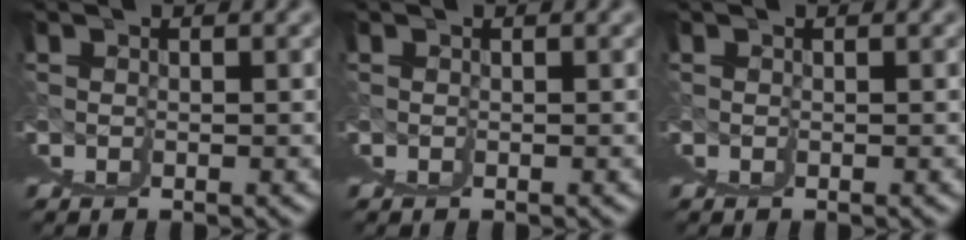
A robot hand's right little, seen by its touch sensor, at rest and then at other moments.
{"total": 0.0}
{"total": 0.0}